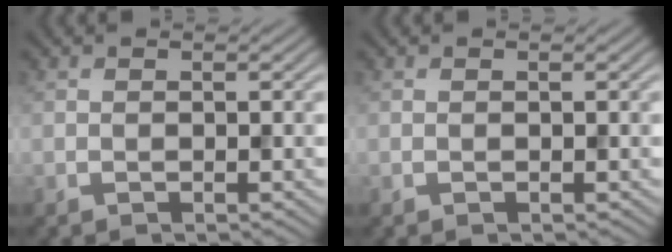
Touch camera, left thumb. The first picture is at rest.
{"total": 0.0}